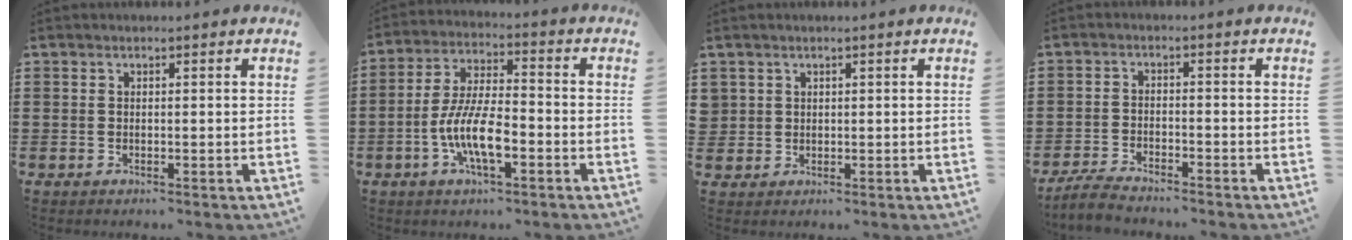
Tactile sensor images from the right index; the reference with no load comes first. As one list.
[{"total": 9.4, "force": [-3.3, 3.3, 8.2], "torque": [-0.183, -0.008, -0.066]}, {"total": 1.6, "force": [0.7, 1.4, 0.0], "torque": [-0.006, 0.008, 0.014]}, {"total": 3.4, "force": [-3.3, 0.3, 0.8], "torque": [-0.023, 0.002, -0.071]}]